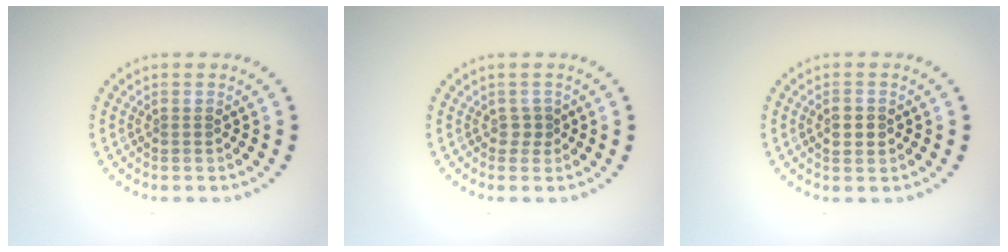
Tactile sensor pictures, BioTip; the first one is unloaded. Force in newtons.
{"total": 1.0, "press": 0.9, "slide": 0.4}
{"total": 2.2, "press": 2.1, "slide": 0.1}